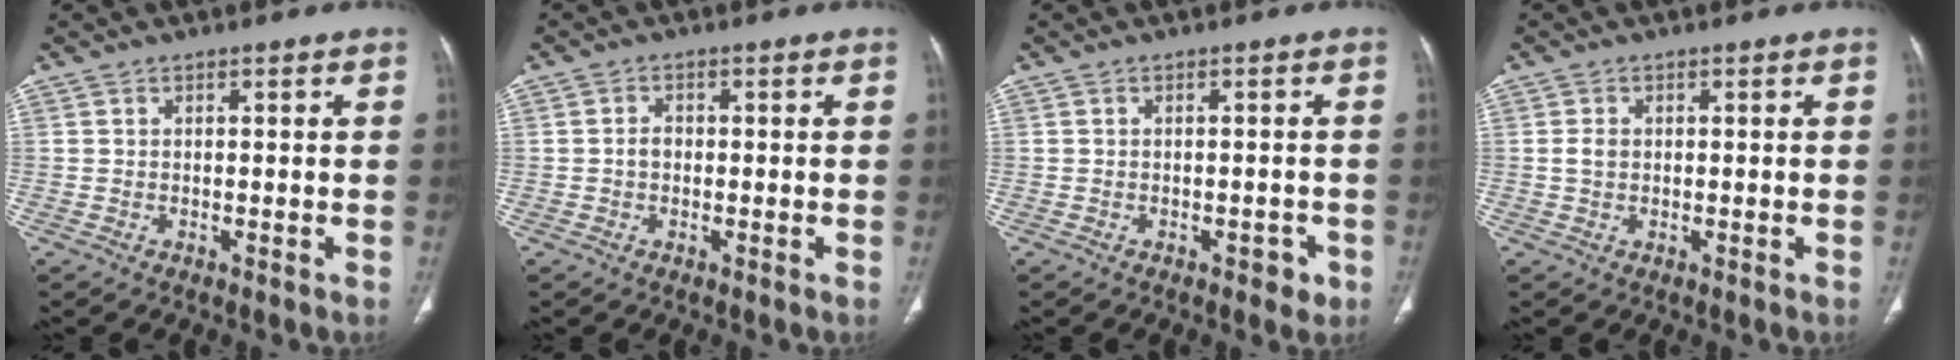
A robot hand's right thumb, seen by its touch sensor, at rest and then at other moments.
{"total": 1.9, "force": [-0.3, 1.5, 1.2], "torque": [-0.015, 0.007, -0.008]}
{"total": 2.5, "force": [-1.2, 1.4, 1.6], "torque": [-0.010, 0.005, -0.013]}
{"total": 1.8, "force": [0.1, 1.3, 1.2], "torque": [-0.025, 0.003, 0.002]}